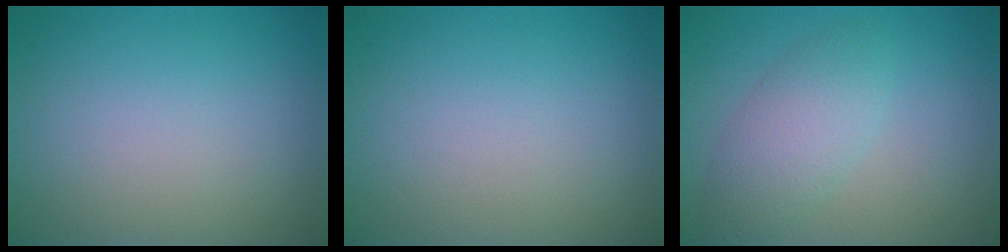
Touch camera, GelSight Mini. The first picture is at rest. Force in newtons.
{"total": 0.0}
{"total": 3.5, "press": 3.5, "slide": 0.1}